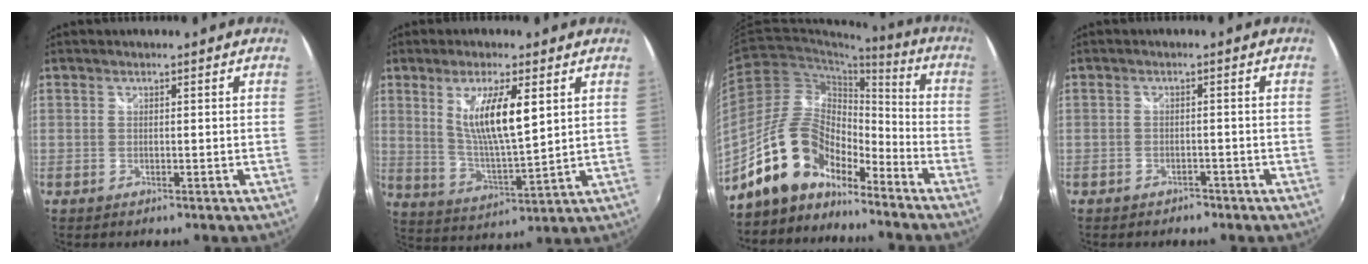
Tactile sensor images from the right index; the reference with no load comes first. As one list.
[{"total": 10.9, "force": [3.8, 2.2, 9.9], "torque": [-0.179, -0.012, 0.077]}, {"total": 13.9, "force": [-11.0, 6.4, 5.6], "torque": [-0.112, 0.025, -0.203]}, {"total": 2.7, "force": [-2.1, 1.6, 0.5], "torque": [-0.015, -0.005, -0.029]}]